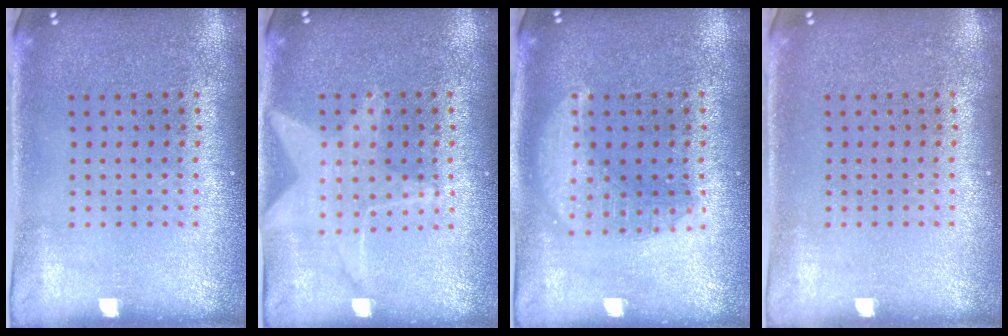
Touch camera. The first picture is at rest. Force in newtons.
{"total": 1.5, "press": 1.5, "slide": 0.1}
{"total": 2.9, "press": 2.9, "slide": 0.3}
{"total": 0.0}